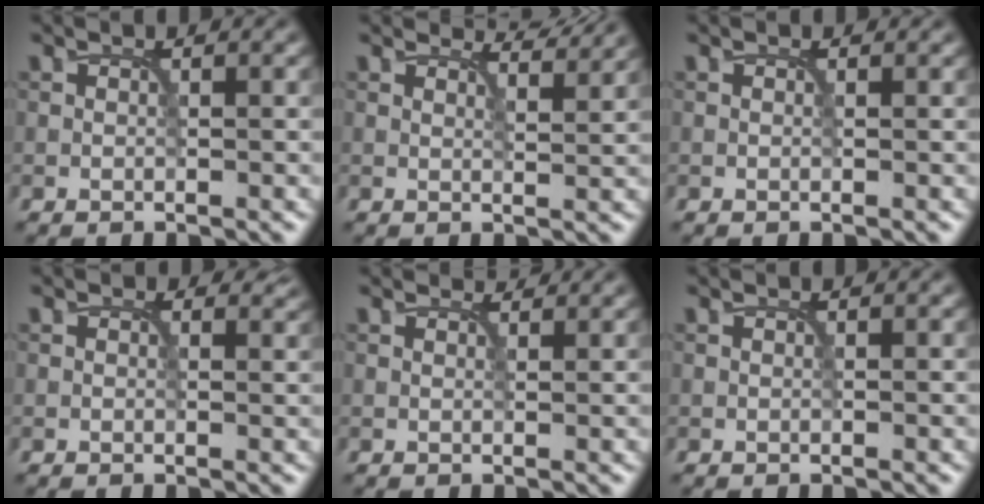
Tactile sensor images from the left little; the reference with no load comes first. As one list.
[{"total": 3.2, "force": [2.9, 0.3, 1.2], "torque": [-0.020, -0.006, 0.039]}, {"total": 0.0}, {"total": 0.9, "force": [0.4, 0.6, 0.5], "torque": [-0.003, -0.005, 0.002]}, {"total": 1.1, "force": [1.1, 0.2, 0.3], "torque": [-0.011, -0.004, 0.013]}, {"total": 0.0}]